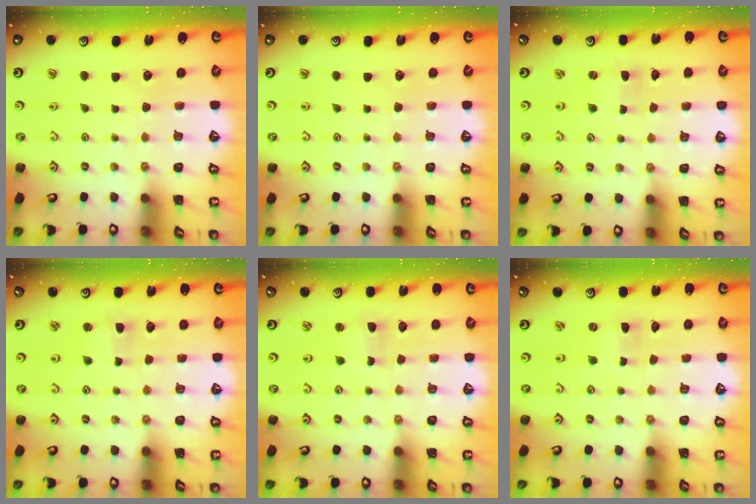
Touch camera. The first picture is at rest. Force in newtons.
{"total": 0.0}
{"total": 0.0}
{"total": 2.7, "press": 2.7, "slide": 0.2}
{"total": 1.7, "press": 1.7, "slide": 0.2}
{"total": 0.0}